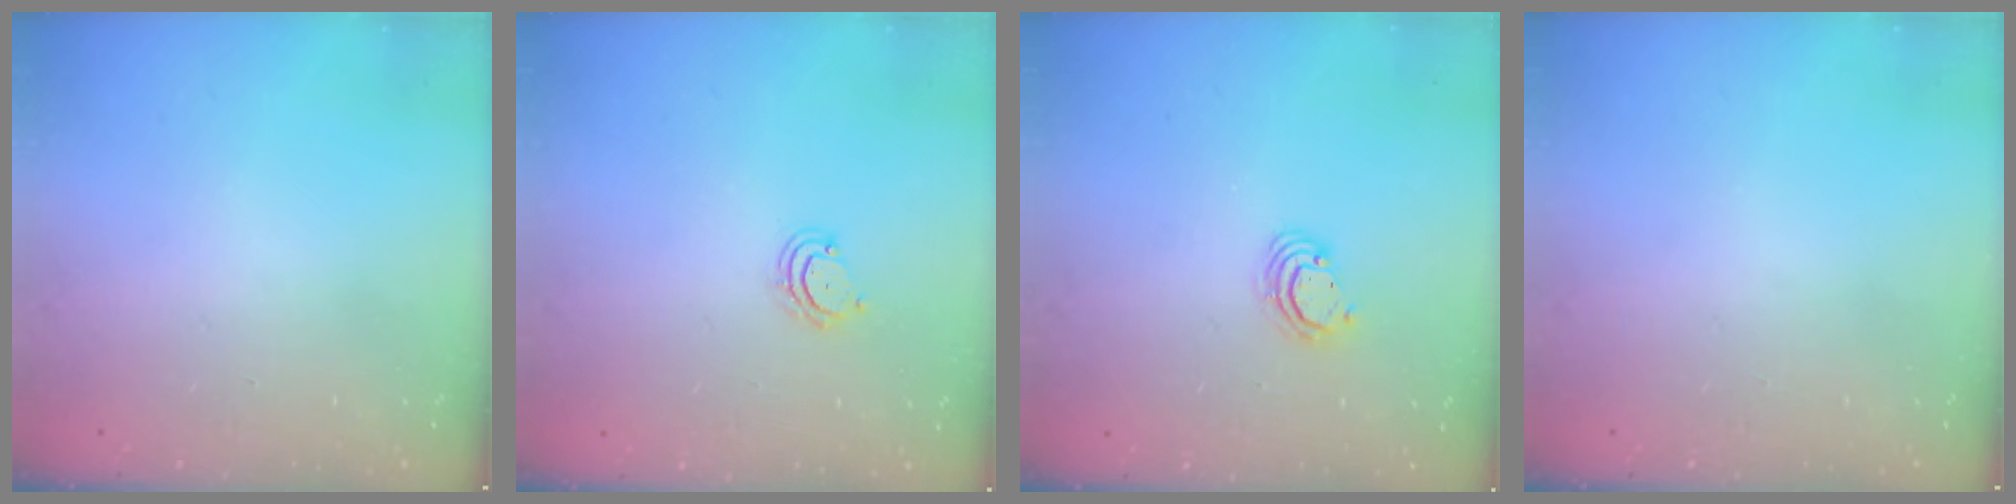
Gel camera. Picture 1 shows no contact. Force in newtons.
{"total": 4.4, "press": 4.3, "slide": 0.3}
{"total": 3.9, "press": 3.9, "slide": 0.2}
{"total": 0.0}